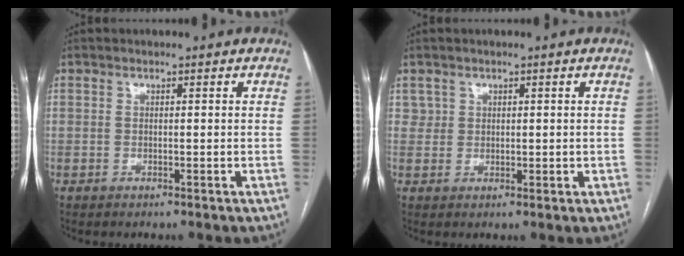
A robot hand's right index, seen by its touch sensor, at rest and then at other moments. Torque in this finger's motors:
{"motor_torque": [-0.26, 0.53, 0.07, 0.02]}